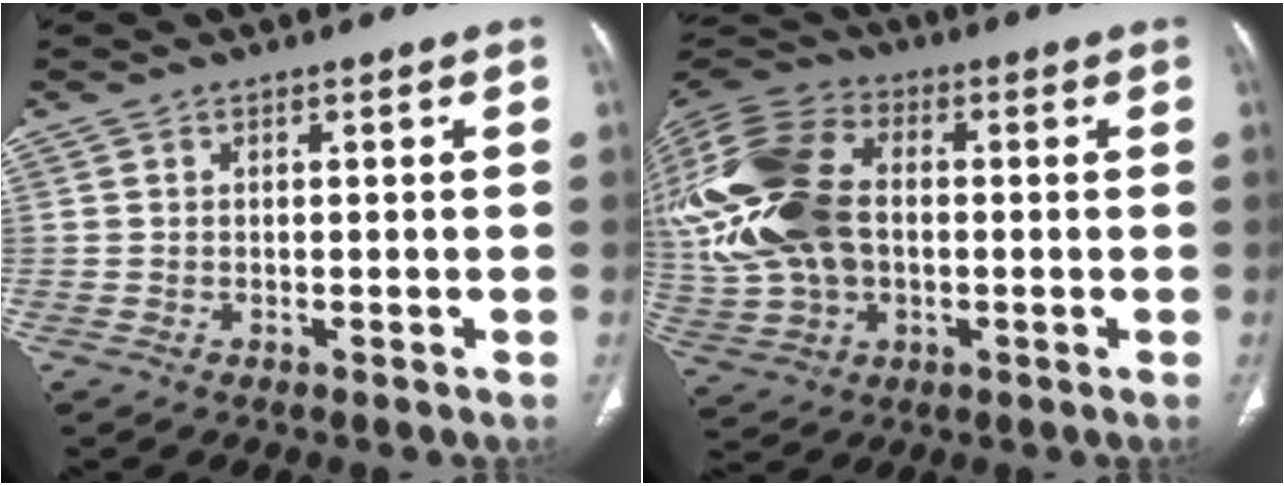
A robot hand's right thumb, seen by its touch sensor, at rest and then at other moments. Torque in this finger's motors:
{"motor_torque": [2.16, 2.20, 1.32, 0.56, 0.32]}